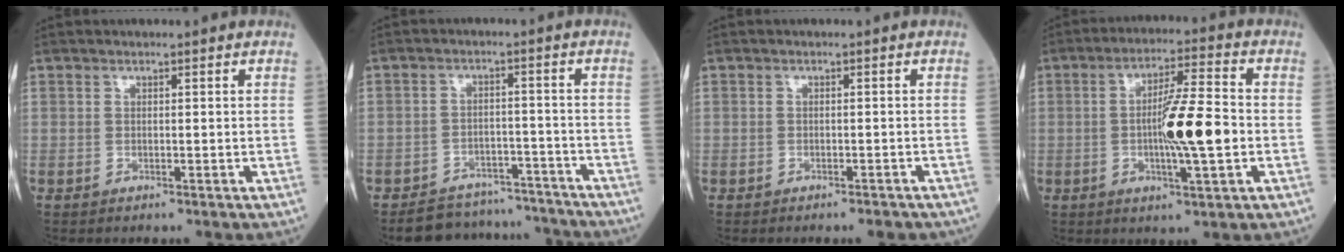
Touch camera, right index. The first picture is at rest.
{"total": 9.2, "force": [-8.6, 3.3, -0.3], "torque": [0.022, 0.027, -0.117]}
{"total": 2.0, "force": [-1.6, 0.9, 0.6], "torque": [-0.003, 0.001, -0.017]}
{"total": 11.0, "force": [-1.2, 0.9, 10.9], "torque": [-0.182, 0.003, -0.025]}